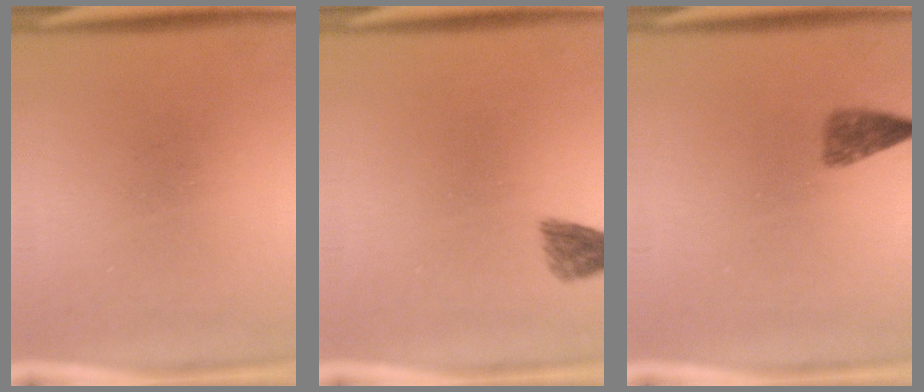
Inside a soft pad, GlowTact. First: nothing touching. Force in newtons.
{"total": 2.4}
{"total": 2.4}